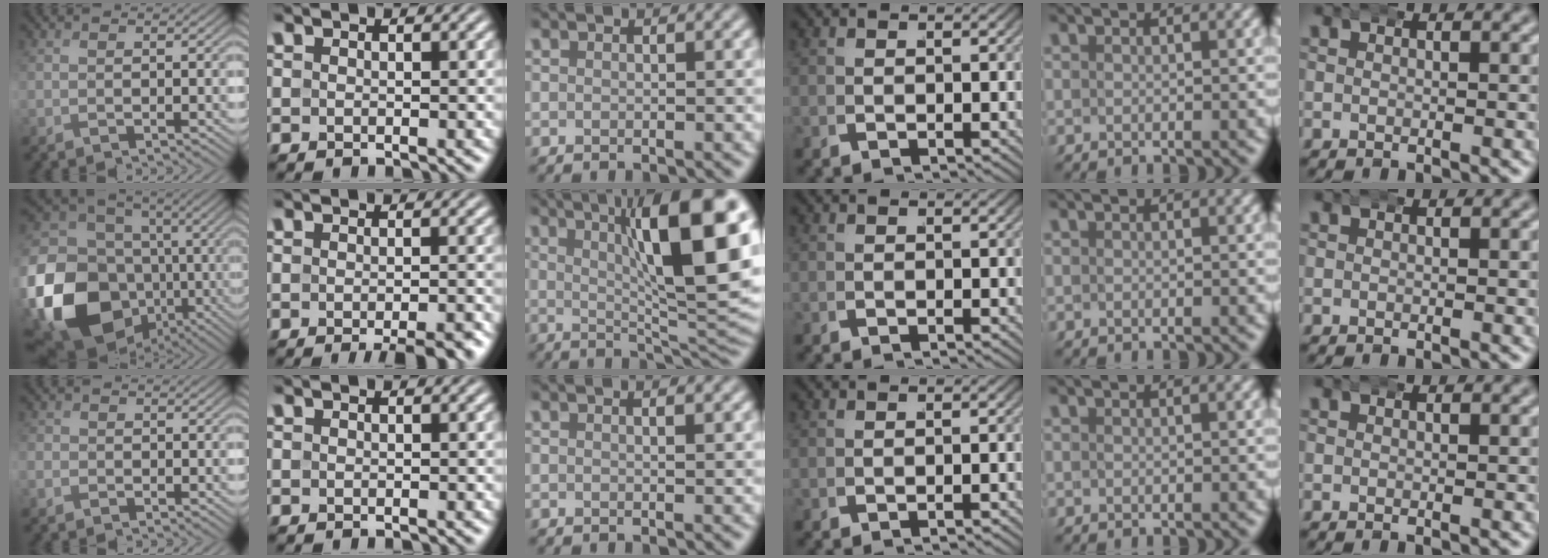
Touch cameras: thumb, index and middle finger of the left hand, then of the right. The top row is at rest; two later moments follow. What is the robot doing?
{"motion": "wrap", "object": "bandana"}